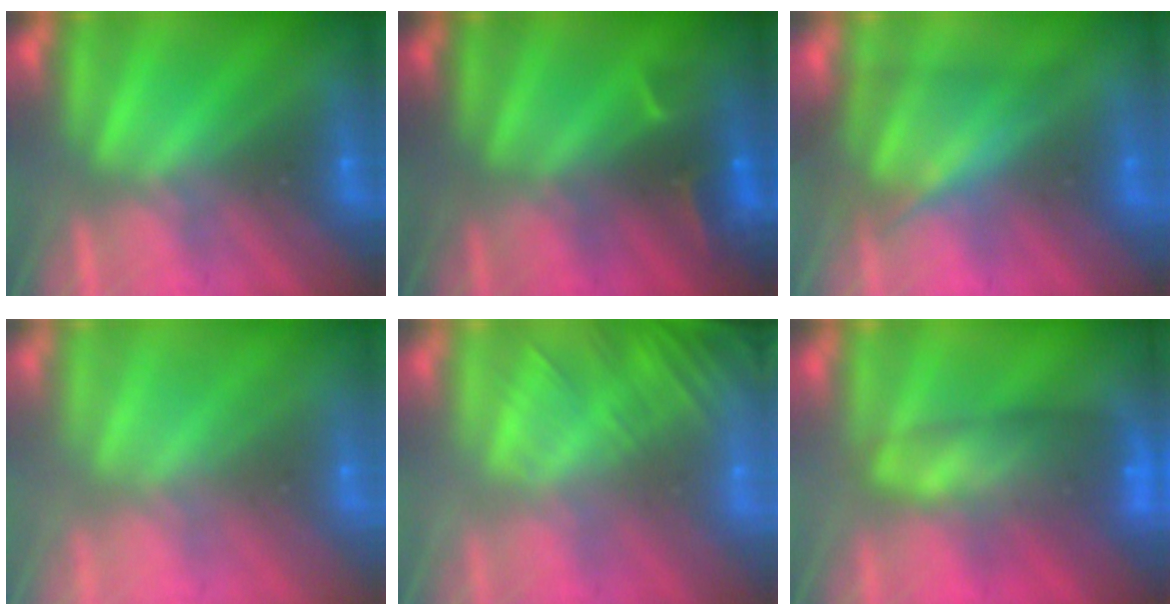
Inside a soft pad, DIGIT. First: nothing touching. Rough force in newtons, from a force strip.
{"total": 3.3}
{"total": 4.8}
{"total": 8.0}
{"total": 9.7}
{"total": 7.4}